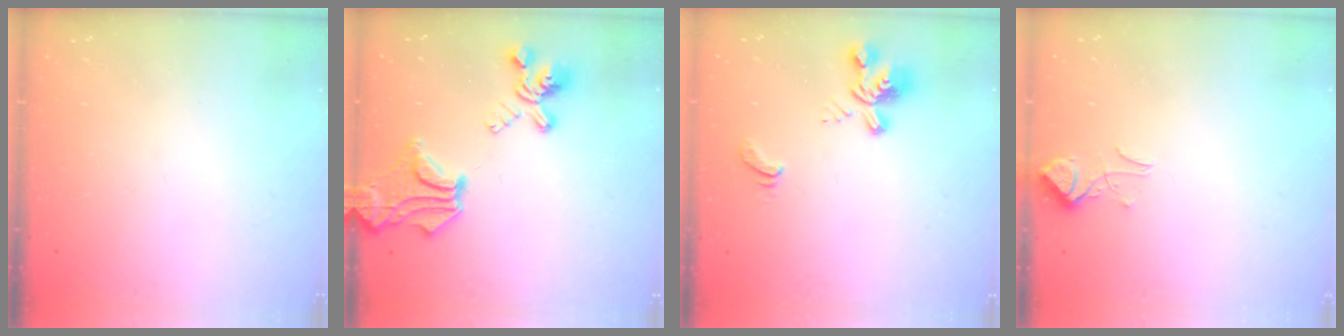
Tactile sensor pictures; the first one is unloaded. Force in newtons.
{"total": 8.6, "press": 7.9, "slide": 3.3}
{"total": 3.5, "press": 3.2, "slide": 1.5}
{"total": 1.4, "press": 1.1, "slide": 0.8}